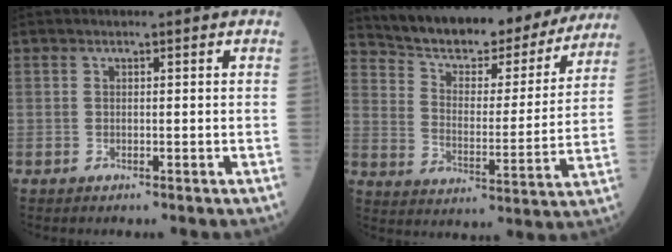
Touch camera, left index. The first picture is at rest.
{"total": 22.0, "force": [20.0, 5.4, 7.4], "torque": [-0.102, -0.015, 0.278]}